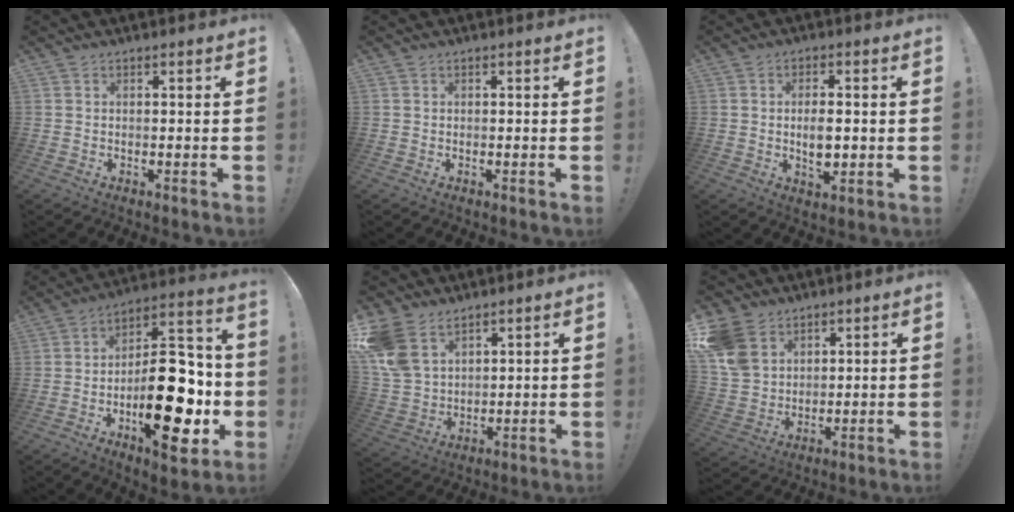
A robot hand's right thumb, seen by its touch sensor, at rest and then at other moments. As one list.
[{"total": 0.0}, {"total": 5.7, "force": [-0.4, 2.8, 5.0], "torque": [-0.084, -0.001, -0.012]}, {"total": 25.5, "force": [-6.5, 12.1, 21.5], "torque": [-0.329, 0.047, -0.085]}, {"total": 11.6, "force": [7.4, 7.0, 5.5], "torque": [-0.122, -0.042, 0.149]}, {"total": 11.6, "force": [6.3, 8.4, 4.9], "torque": [-0.094, -0.032, 0.132]}]